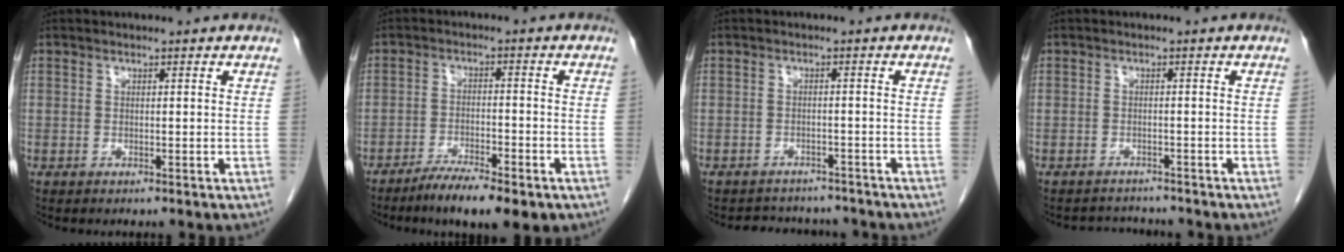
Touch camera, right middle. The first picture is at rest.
{"total": 8.3, "force": [-5.9, 1.6, 5.7], "torque": [-0.086, -0.012, -0.093]}
{"total": 7.2, "force": [-6.7, 2.5, 0.9], "torque": [-0.009, 0.010, -0.080]}
{"total": 2.8, "force": [-2.7, 0.6, -0.7], "torque": [0.011, -0.007, -0.042]}